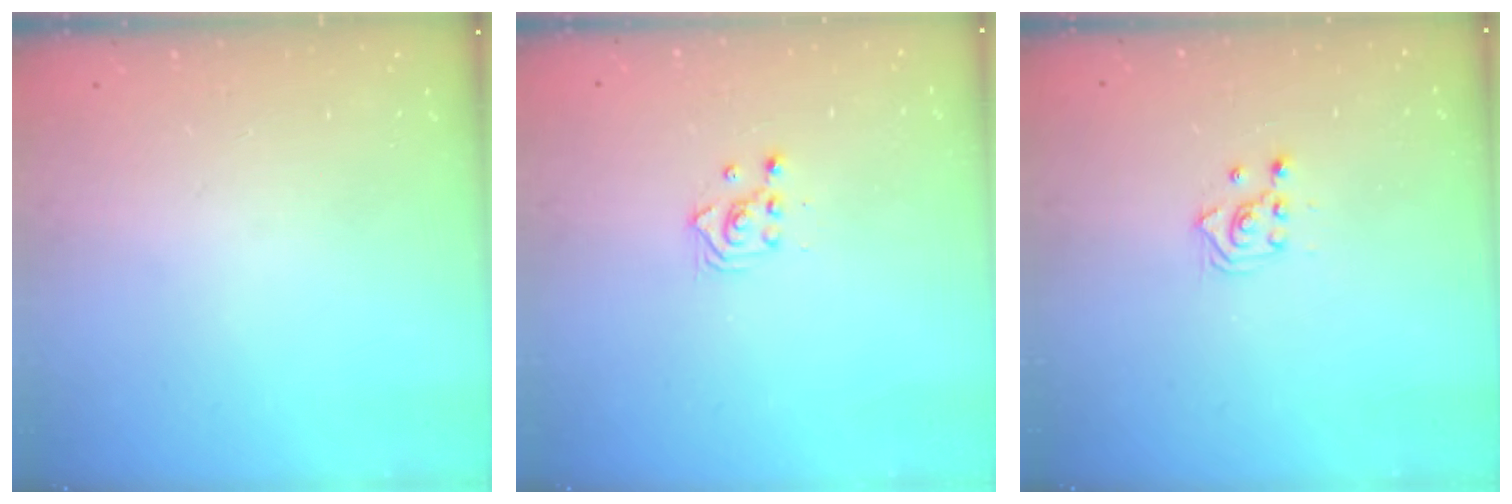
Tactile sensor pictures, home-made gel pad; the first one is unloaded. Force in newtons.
{"total": 2.3, "press": 2.3, "slide": 0.3}
{"total": 2.4, "press": 2.2, "slide": 0.8}